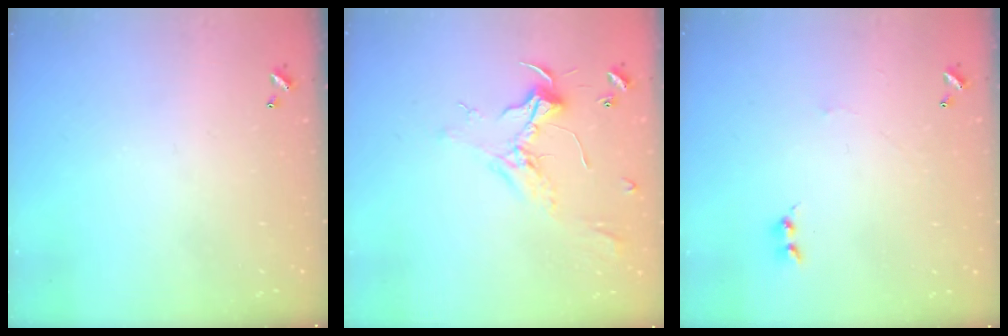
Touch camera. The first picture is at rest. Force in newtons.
{"total": 2.3, "press": 2.2, "slide": 0.7}
{"total": 0.8, "press": 0.7, "slide": 0.5}